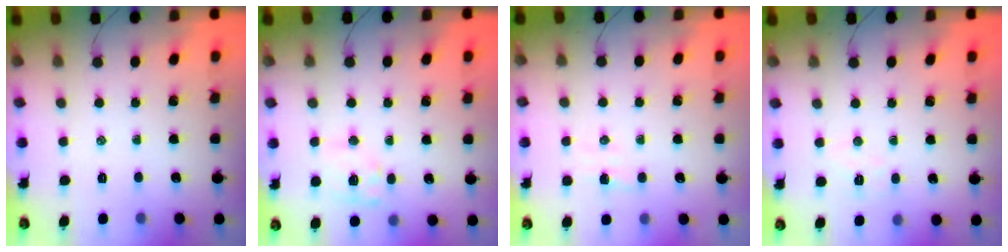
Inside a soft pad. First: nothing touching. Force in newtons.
{"total": 9.8, "press": 9.7, "slide": 1.3}
{"total": 3.0, "press": 2.9, "slide": 0.7}
{"total": 4.8, "press": 4.7, "slide": 0.9}